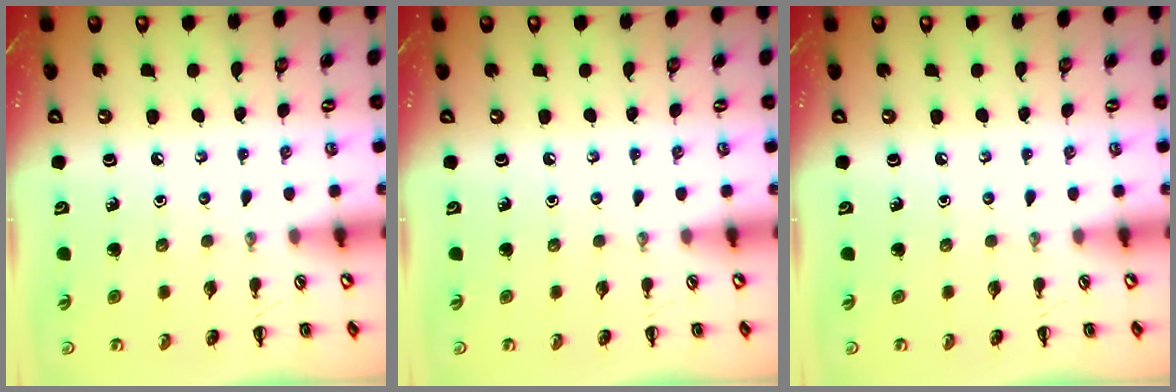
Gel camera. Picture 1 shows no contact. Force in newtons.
{"total": 0.0}
{"total": 0.0}